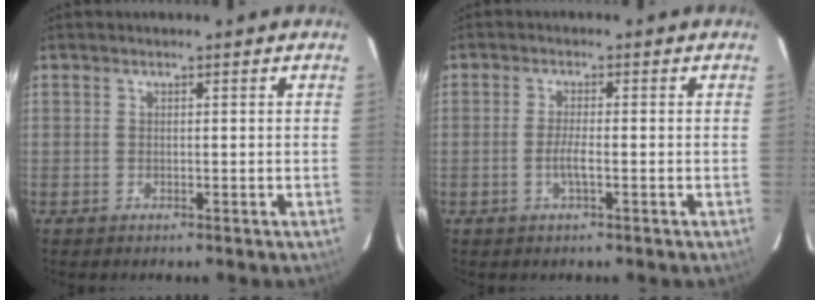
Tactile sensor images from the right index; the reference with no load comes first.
{"total": 2.4, "force": [-0.9, 0.2, 2.2], "torque": [-0.045, -0.004, -0.016]}